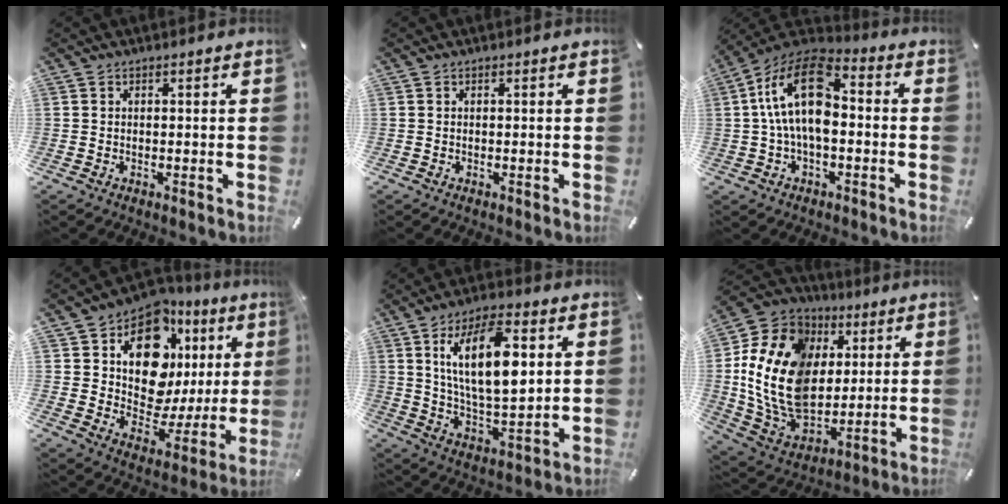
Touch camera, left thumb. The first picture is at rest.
{"total": 0.0}
{"total": 15.9, "force": [0.7, 8.8, 13.2], "torque": [-0.270, 0.006, 0.008]}
{"total": 16.4, "force": [8.5, 10.2, 9.7], "torque": [-0.151, -0.069, 0.148]}
{"total": 17.0, "force": [5.9, 7.6, 14.0], "torque": [-0.252, -0.006, 0.093]}
{"total": 20.5, "force": [2.5, 15.8, 12.8], "torque": [-0.295, -0.018, 0.047]}